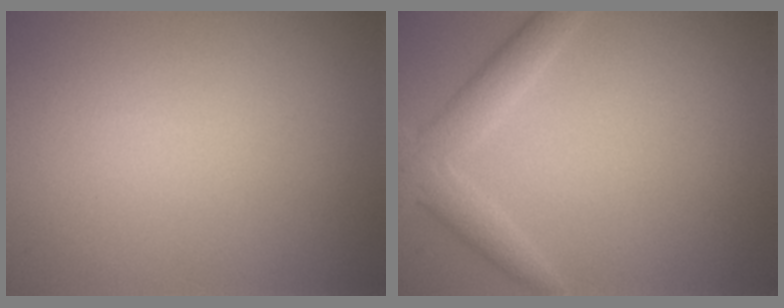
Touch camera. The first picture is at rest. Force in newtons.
{"total": 3.3, "press": 3.3, "slide": 0.2}